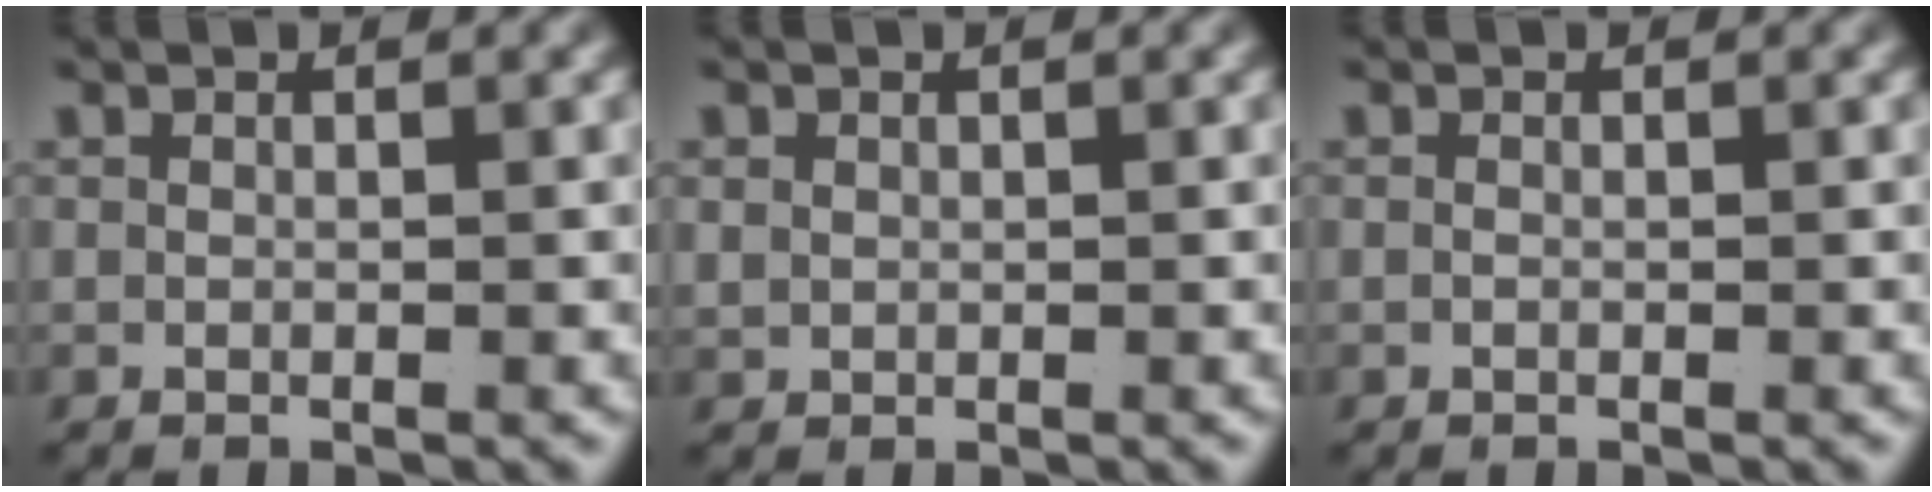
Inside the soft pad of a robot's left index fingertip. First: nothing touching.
{"total": 1.0, "force": [0.4, 0.8, 0.5], "torque": [-0.018, -0.007, 0.018]}
{"total": 0.0}